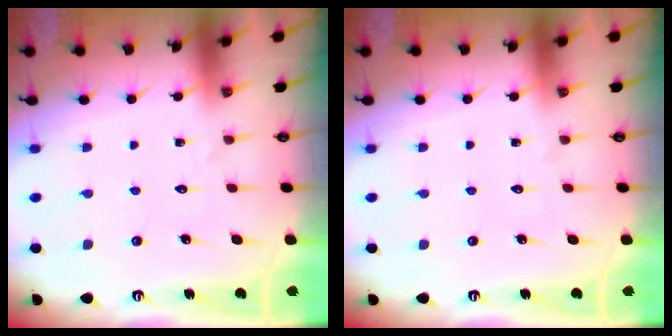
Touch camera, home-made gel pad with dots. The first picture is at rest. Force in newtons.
{"total": 0.0}